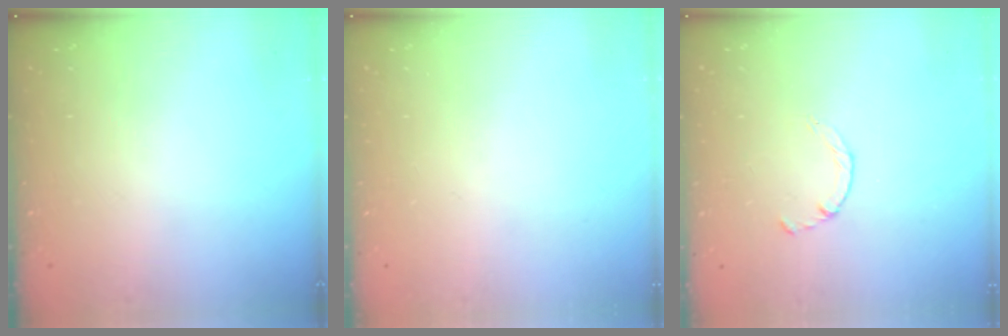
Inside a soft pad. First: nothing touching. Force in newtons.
{"total": 0.0}
{"total": 1.8, "press": 1.7, "slide": 0.3}